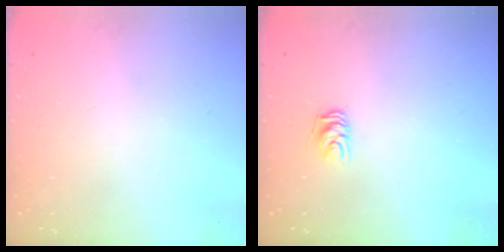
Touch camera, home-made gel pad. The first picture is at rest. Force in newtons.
{"total": 6.1, "press": 6.0, "slide": 0.8}